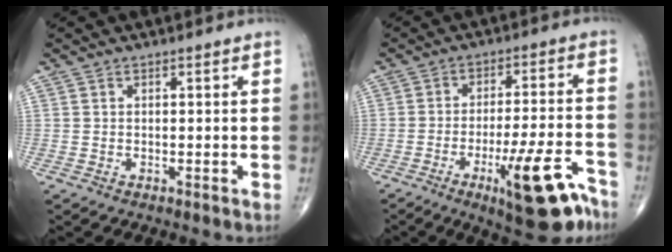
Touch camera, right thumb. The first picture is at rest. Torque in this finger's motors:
{"motor_torque": [4.22, 0.79, 0.91, -0.95, 0.29]}